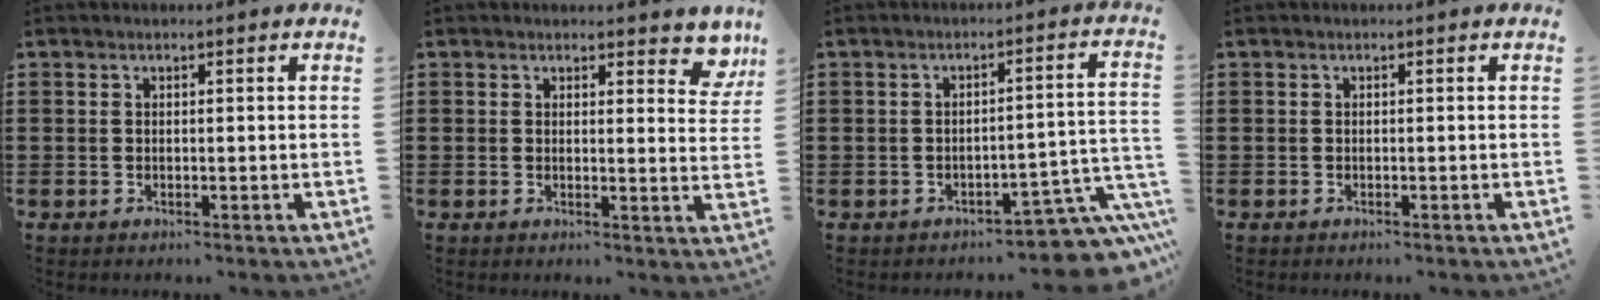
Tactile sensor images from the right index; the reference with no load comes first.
{"total": 3.4, "force": [2.9, 1.1, 1.4], "torque": [-0.006, -0.011, 0.047]}
{"total": 5.5, "force": [-4.3, 1.5, 3.0], "torque": [-0.046, 0.003, -0.080]}
{"total": 0.0}